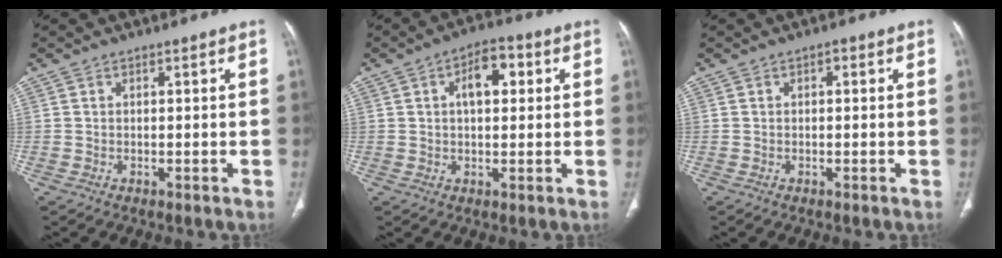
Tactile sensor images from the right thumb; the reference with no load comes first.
{"total": 7.7, "force": [2.0, 4.1, 6.2], "torque": [-0.080, 0.011, 0.026]}
{"total": 1.2, "force": [0.4, 0.6, 1.0], "torque": [-0.014, 0.002, 0.003]}